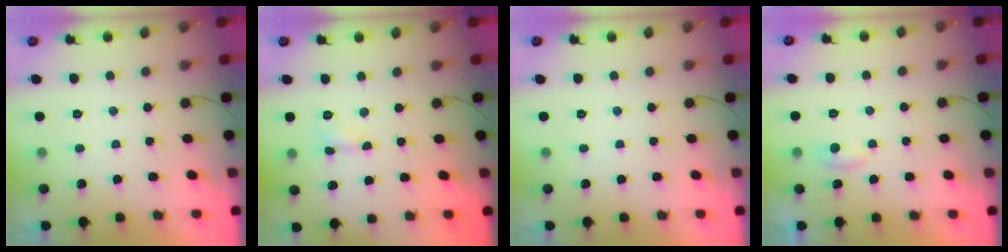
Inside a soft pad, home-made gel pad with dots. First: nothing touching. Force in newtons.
{"total": 2.9, "press": 2.9, "slide": 0.4}
{"total": 0.0}
{"total": 4.1, "press": 4.1, "slide": 0.5}